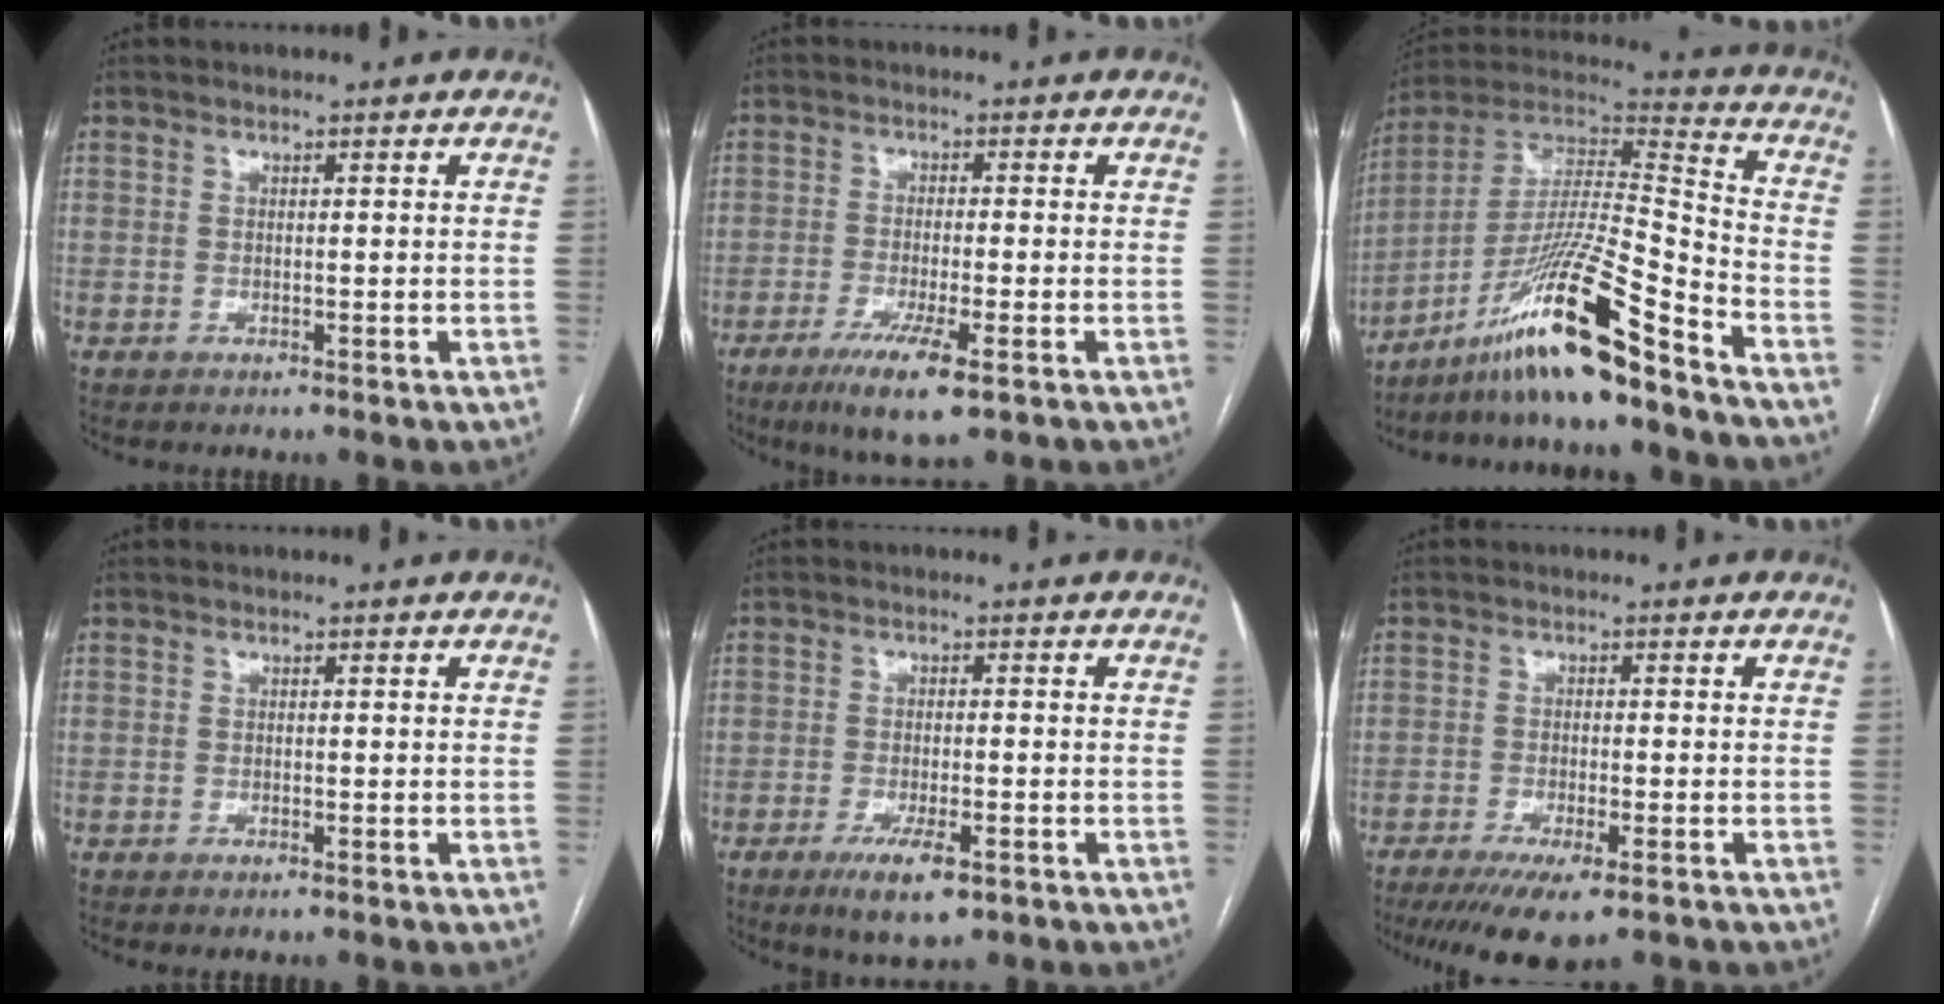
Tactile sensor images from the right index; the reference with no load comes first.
{"total": 7.8, "force": [-4.3, 0.8, 6.5], "torque": [-0.120, -0.021, -0.070]}
{"total": 18.3, "force": [-12.8, -0.4, 13.0], "torque": [-0.254, 0.000, -0.231]}
{"total": 0.7, "force": [-0.6, 0.1, 0.4], "torque": [-0.008, -0.001, -0.007]}
{"total": 6.4, "force": [-3.6, 1.7, 5.0], "torque": [-0.090, -0.011, -0.053]}
{"total": 9.3, "force": [-6.5, 1.8, 6.4], "torque": [-0.098, -0.019, -0.099]}